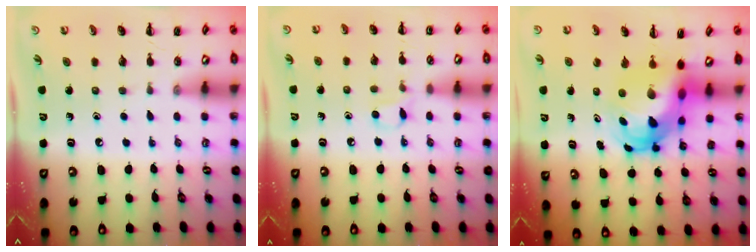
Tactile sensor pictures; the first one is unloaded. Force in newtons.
{"total": 3.8, "press": 3.7, "slide": 1.0}
{"total": 7.7, "press": 7.5, "slide": 1.9}